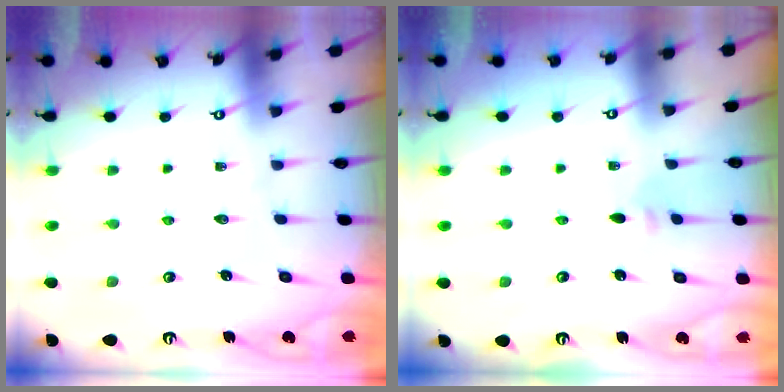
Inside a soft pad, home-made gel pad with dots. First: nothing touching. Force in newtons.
{"total": 2.8, "press": 2.7, "slide": 0.6}